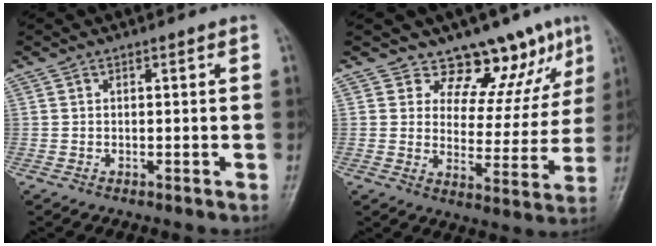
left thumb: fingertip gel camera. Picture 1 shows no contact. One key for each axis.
{"total": 11.0, "fx": 8.6, "fy": 5.6, "fz": 4.1, "tx": -0.010, "ty": -0.064, "tz": 0.114}